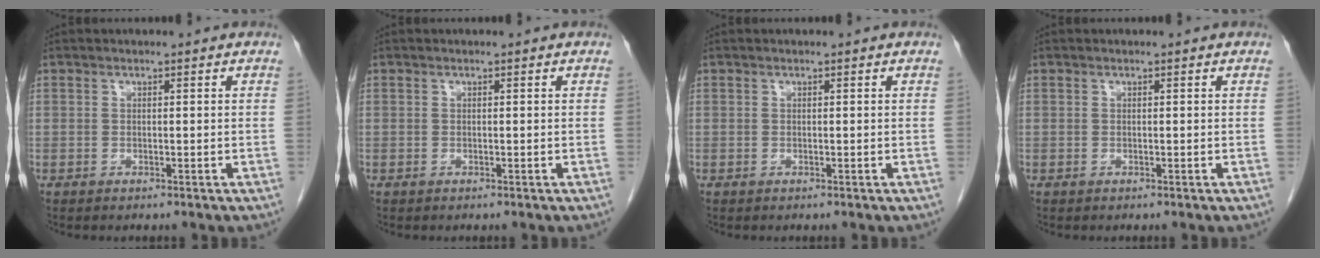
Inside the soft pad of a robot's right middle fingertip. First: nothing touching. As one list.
[{"total": 0.0}, {"total": 0.0}, {"total": 0.0}]